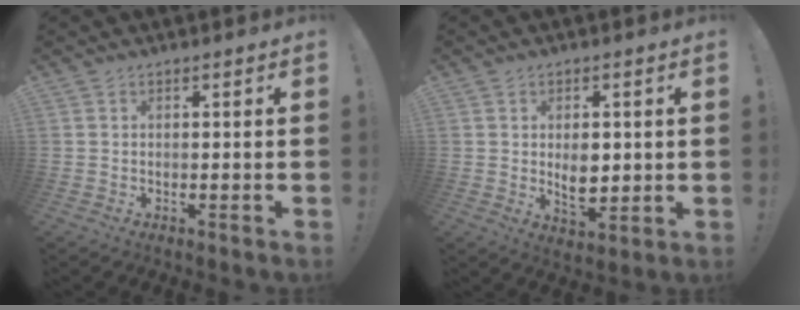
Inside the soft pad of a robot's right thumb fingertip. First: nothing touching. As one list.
[{"total": 6.7, "force": [0.4, 4.7, 4.8], "torque": [-0.066, -0.001, 0.007]}]